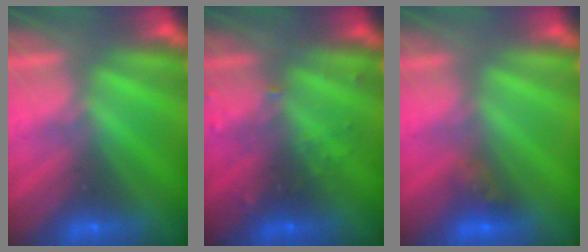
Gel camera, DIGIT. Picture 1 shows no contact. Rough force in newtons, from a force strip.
{"total": 2.9}
{"total": 2.9}